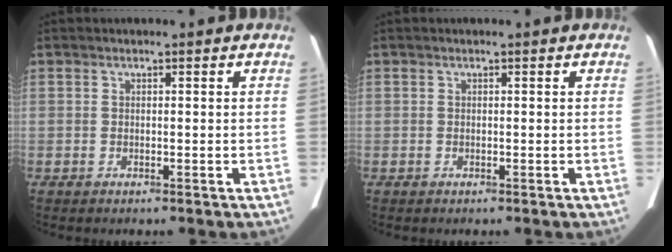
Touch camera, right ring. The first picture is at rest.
{"total": 0.0}